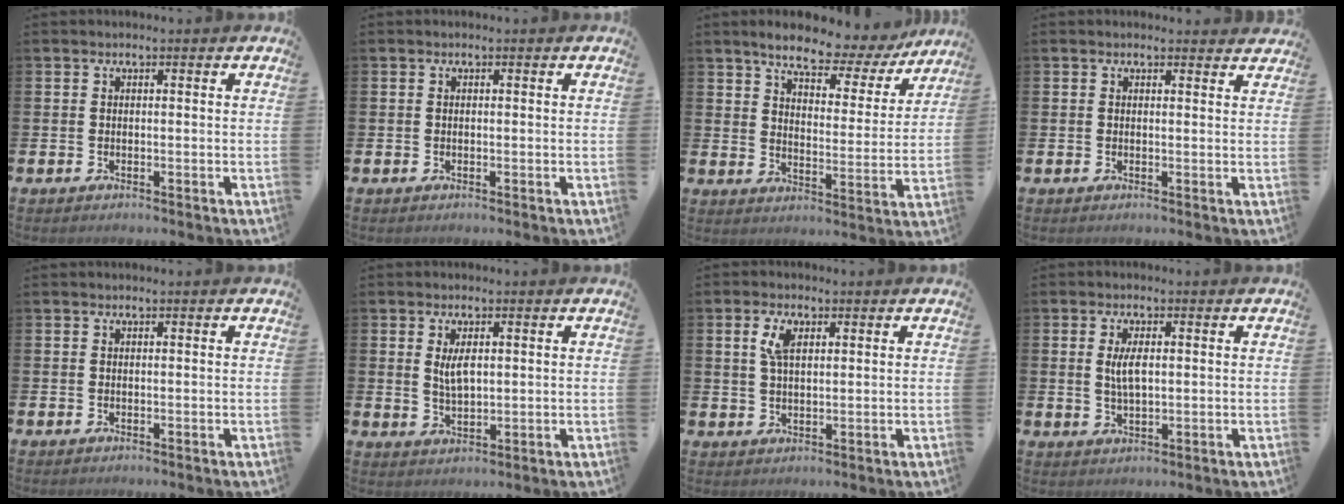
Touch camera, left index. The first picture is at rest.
{"total": 0.0}
{"total": 7.0, "force": [6.1, 2.2, 2.6], "torque": [-0.071, -0.042, 0.099]}
{"total": 0.9, "force": [0.9, 0.3, 0.1], "torque": [0.010, -0.002, 0.014]}
{"total": 0.0}
{"total": 3.1, "force": [1.3, 1.3, 2.4], "torque": [-0.034, -0.002, 0.018]}
{"total": 3.9, "force": [2.1, 1.6, 2.8], "torque": [-0.038, -0.002, 0.032]}
{"total": 3.4, "force": [0.8, 1.4, 3.0], "torque": [-0.052, 0.003, 0.010]}